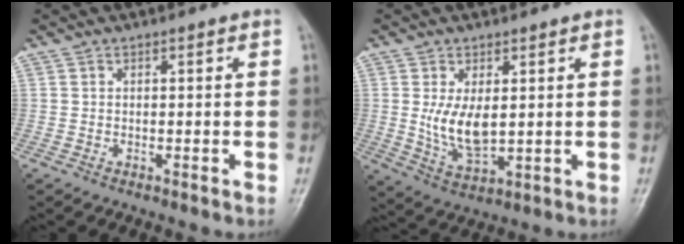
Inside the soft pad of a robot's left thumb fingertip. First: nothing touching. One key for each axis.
{"total": 7.5, "fx": 1.0, "fy": 3.8, "fz": 6.4, "tx": -0.113, "ty": -0.018, "tz": 0.032}